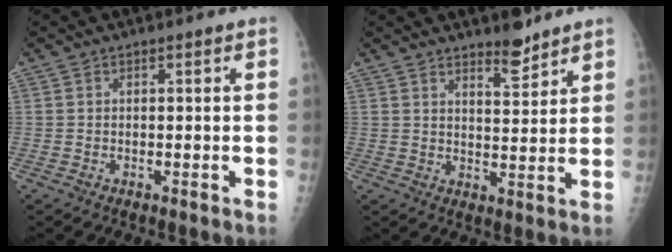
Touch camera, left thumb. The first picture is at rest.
{"total": 5.4, "force": [4.4, 1.5, 2.8], "torque": [-0.029, -0.037, 0.070]}